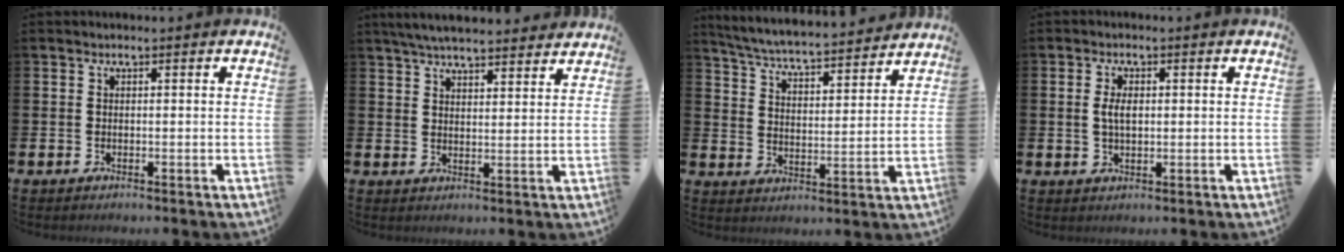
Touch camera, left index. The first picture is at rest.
{"total": 5.5, "force": [5.3, 0.6, 1.2], "torque": [-0.033, -0.021, 0.097]}
{"total": 6.0, "force": [5.9, 0.2, 1.3], "torque": [-0.052, -0.049, 0.099]}
{"total": 3.0, "force": [0.5, 1.5, 2.5], "torque": [-0.036, 0.002, 0.004]}